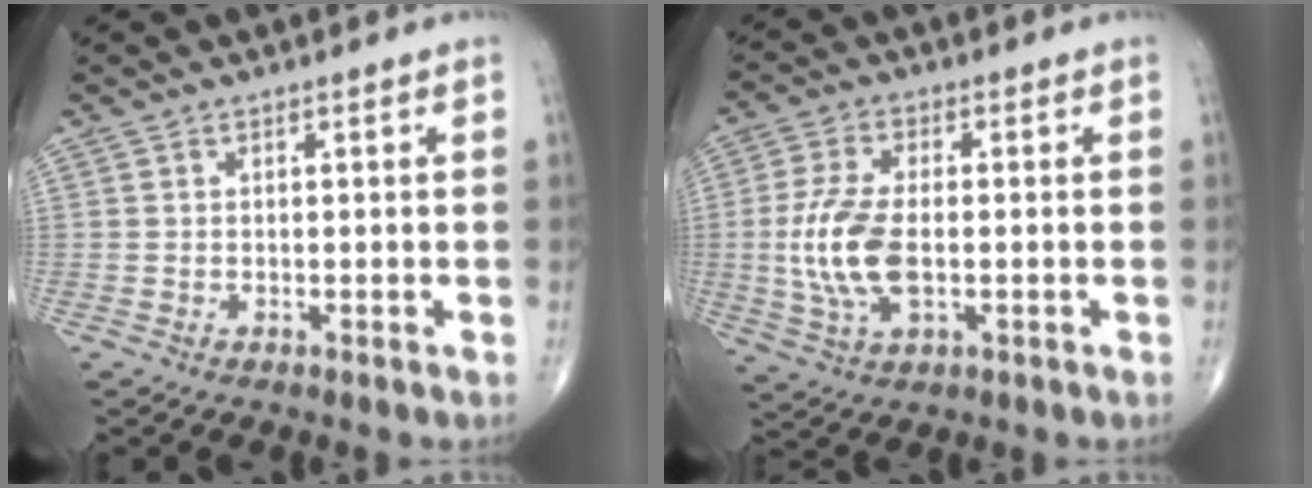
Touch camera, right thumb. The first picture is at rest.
{"total": 11.4, "force": [-1.0, 5.8, 9.8], "torque": [-0.211, 0.001, -0.017]}